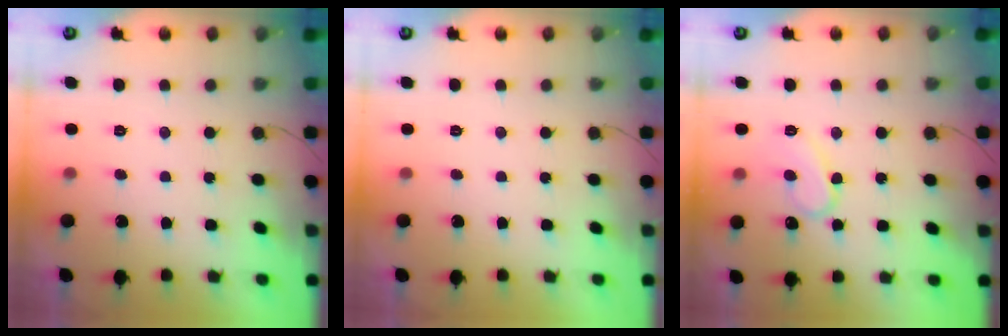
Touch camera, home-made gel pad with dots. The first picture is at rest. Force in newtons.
{"total": 0.0}
{"total": 9.4, "press": 9.4, "slide": 1.0}